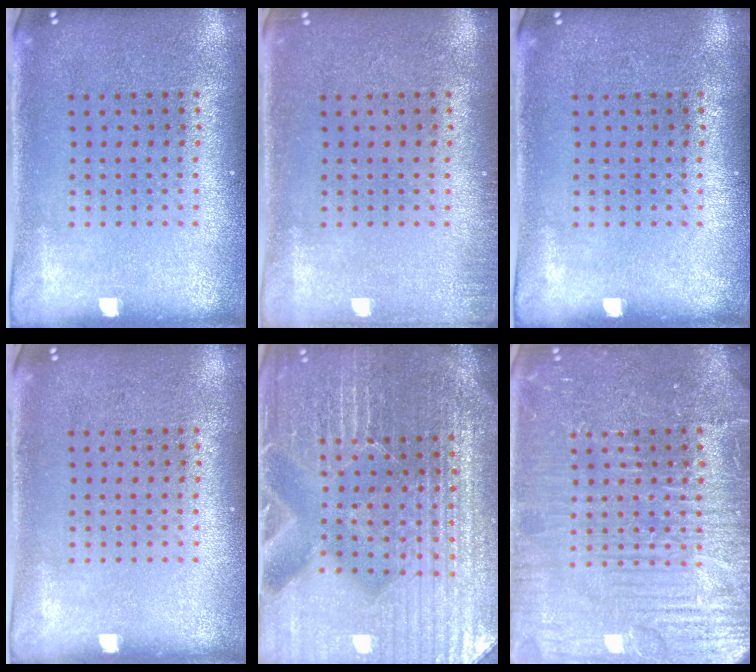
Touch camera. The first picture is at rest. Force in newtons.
{"total": 0.9, "press": 0.9, "slide": 0.2}
{"total": 0.0}
{"total": 0.0}
{"total": 5.7, "press": 5.2, "slide": 2.2}
{"total": 7.3, "press": 7.2, "slide": 1.0}